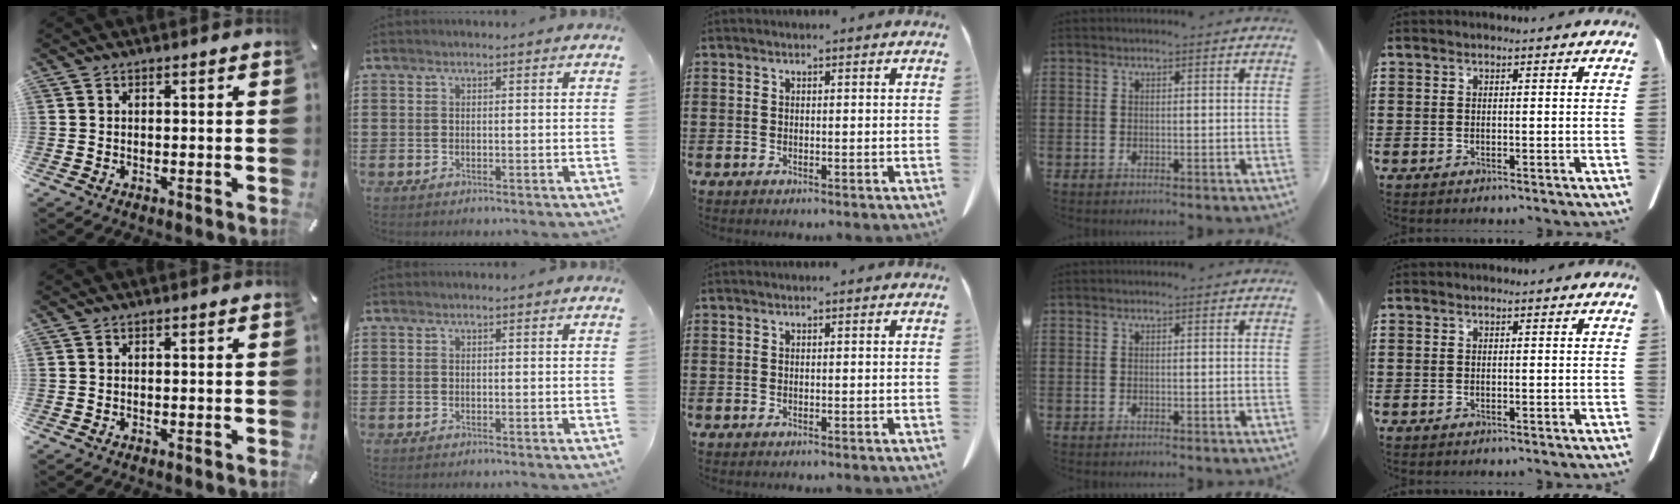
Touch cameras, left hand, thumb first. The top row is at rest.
{}